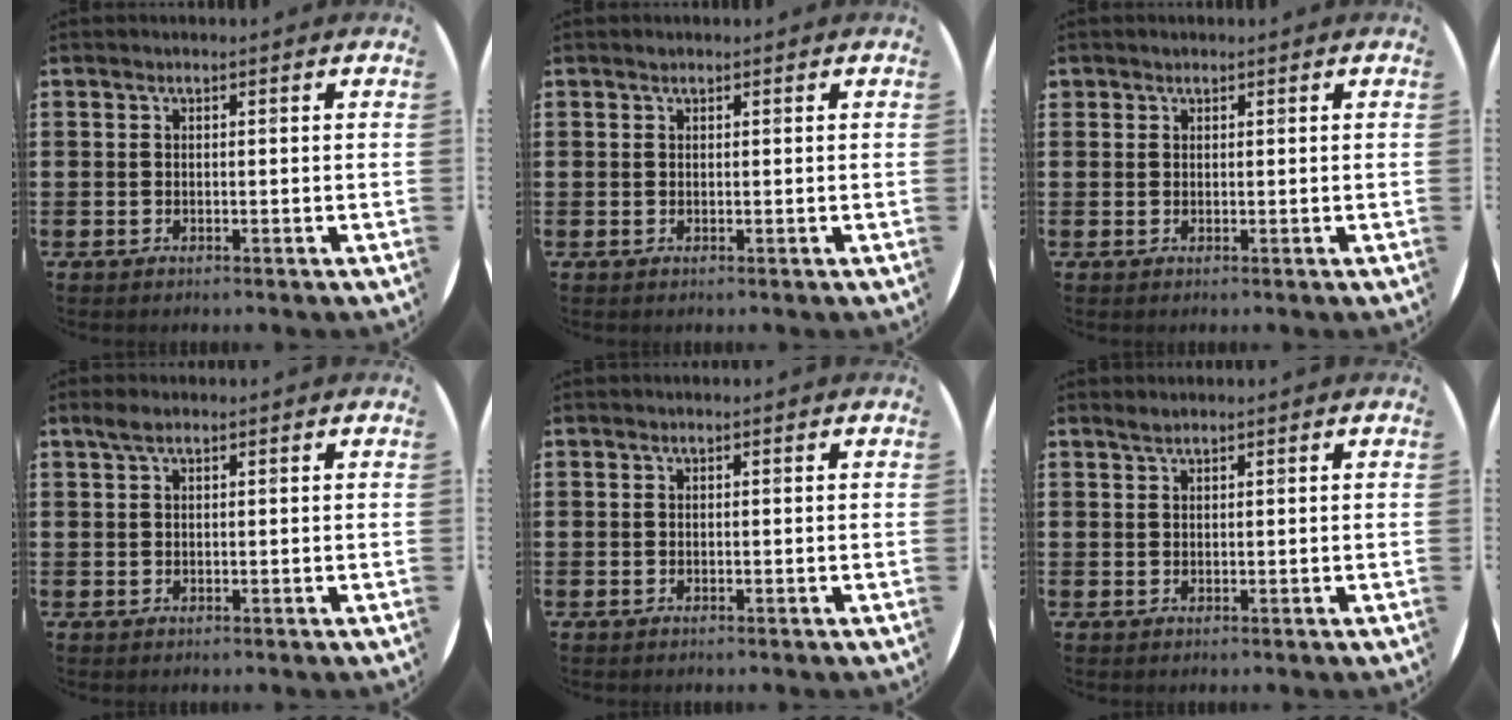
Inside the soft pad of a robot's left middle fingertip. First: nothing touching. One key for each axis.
{"total": 0.0}
{"total": 0.6, "fx": 0.4, "fy": 0.3, "fz": -0.1, "tx": 0.003, "ty": 0.004, "tz": 0.008}
{"total": 1.4, "fx": 1.0, "fy": 0.5, "fz": 0.9, "tx": -0.018, "ty": 0.004, "tz": 0.017}
{"total": 0.0}
{"total": 0.9, "fx": 0.9, "fy": 0.0, "fz": 0.2, "tx": -0.004, "ty": 0.002, "tz": 0.016}